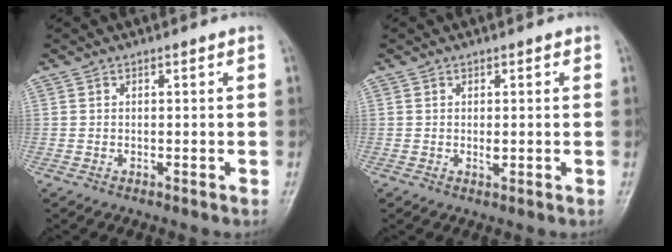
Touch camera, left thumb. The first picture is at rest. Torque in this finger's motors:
{"motor_torque": [-0.04, 0.05, -0.11, -0.09, 0.00]}